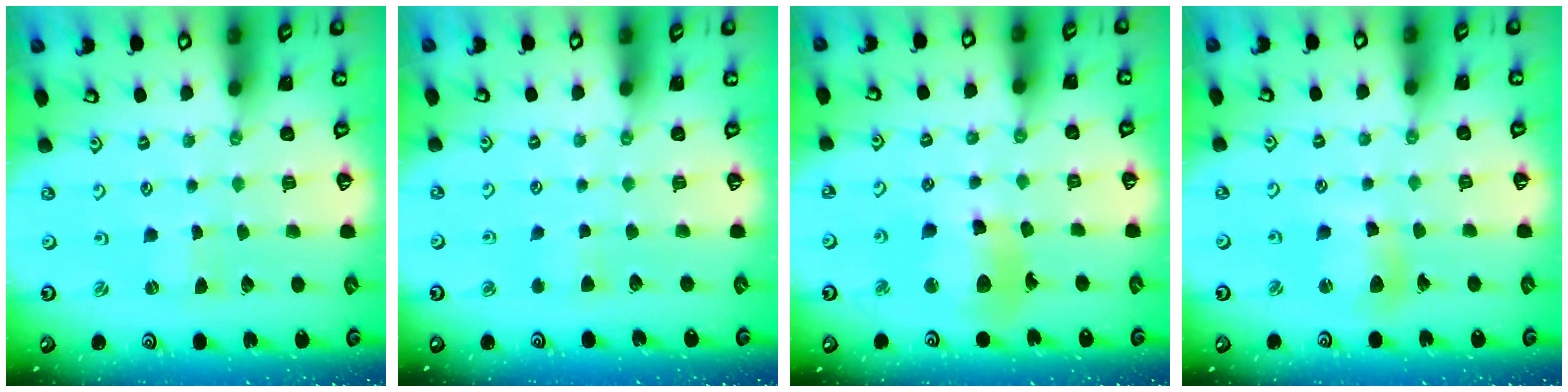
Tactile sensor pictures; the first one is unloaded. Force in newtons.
{"total": 3.1, "press": 3.0, "slide": 0.6}
{"total": 13.9, "press": 13.8, "slide": 1.8}
{"total": 9.0, "press": 9.0, "slide": 1.0}